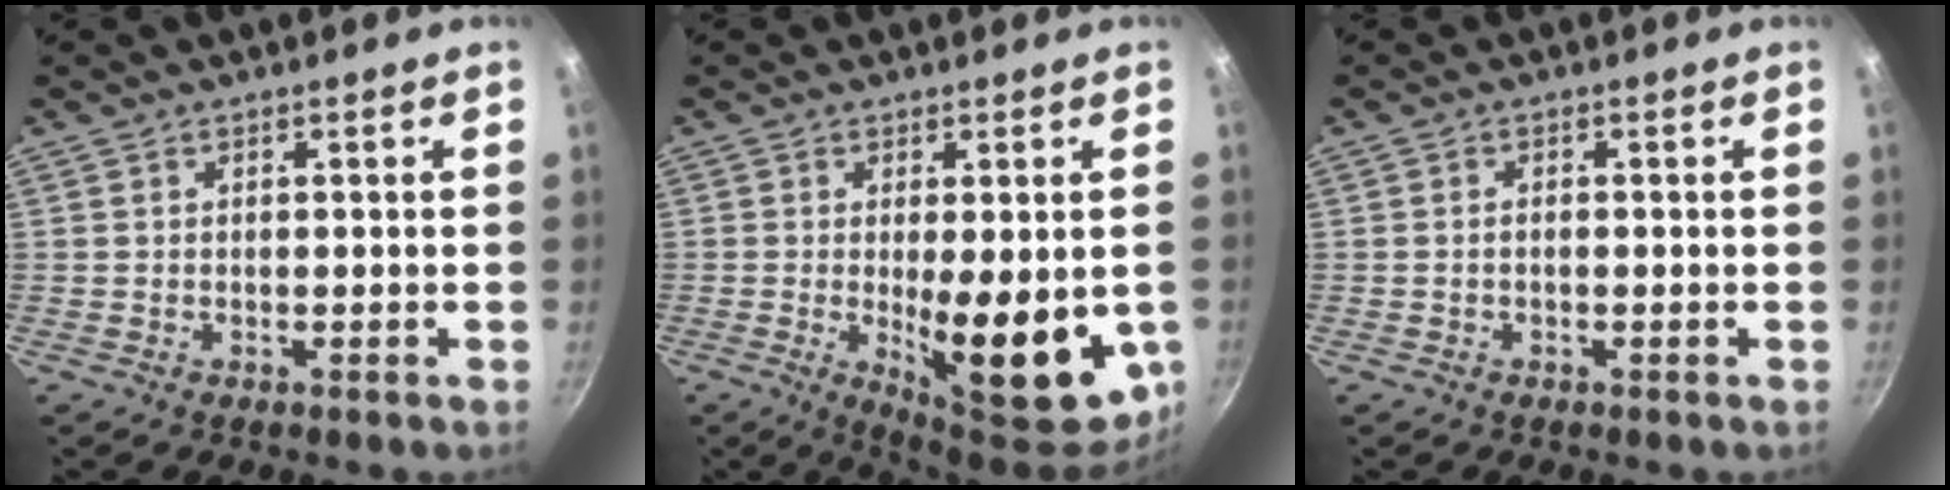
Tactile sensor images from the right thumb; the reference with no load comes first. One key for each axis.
{"total": 16.7, "fx": -2.6, "fy": 5.6, "fz": 15.5, "tx": -0.187, "ty": -0.023, "tz": -0.022}
{"total": 0.9, "fx": -0.3, "fy": 0.5, "fz": 0.7, "tx": -0.016, "ty": 0.007, "tz": -0.008}